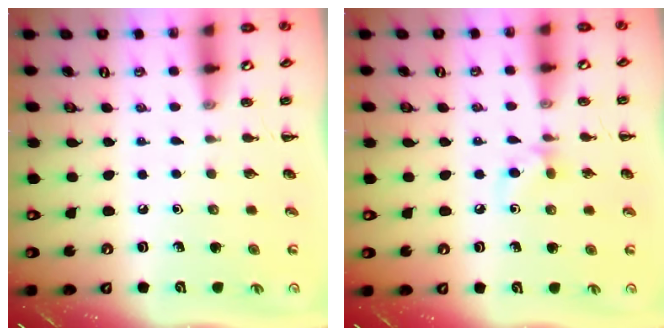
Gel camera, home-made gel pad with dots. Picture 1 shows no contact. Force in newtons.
{"total": 6.3, "press": 6.1, "slide": 1.6}